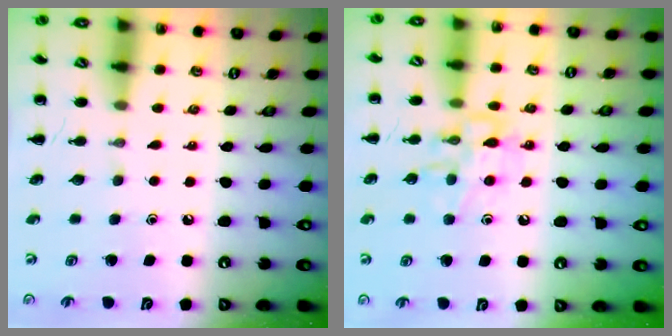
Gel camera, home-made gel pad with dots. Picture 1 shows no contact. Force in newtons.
{"total": 10.6, "press": 10.6, "slide": 0.6}